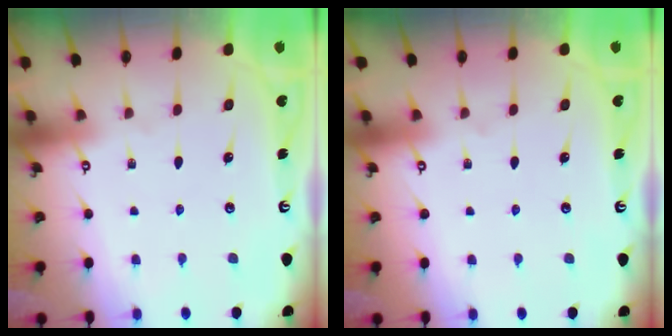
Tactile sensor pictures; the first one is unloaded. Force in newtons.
{"total": 0.0}